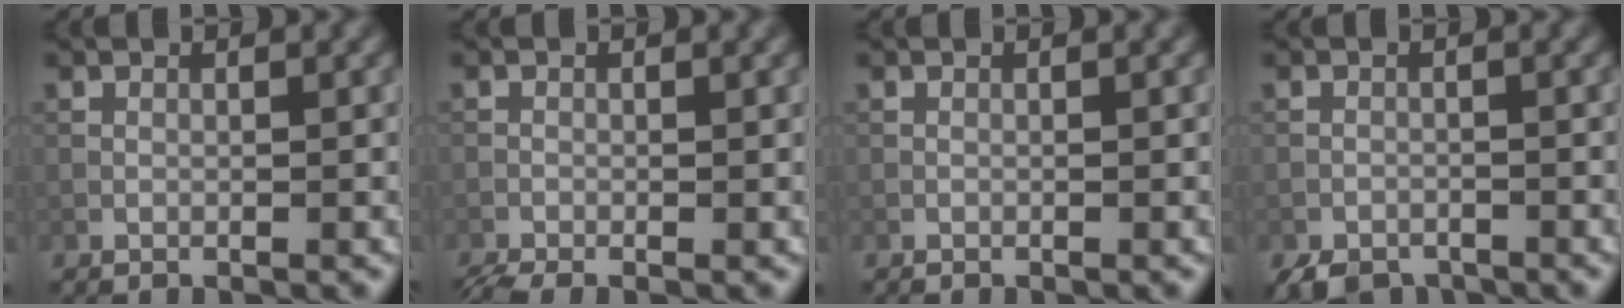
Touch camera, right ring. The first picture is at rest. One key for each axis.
{"total": 2.4, "fx": -2.0, "fy": 0.7, "fz": 1.1, "tx": -0.021, "ty": -0.012, "tz": -0.045}
{"total": 0.0}
{"total": 3.3, "fx": -2.7, "fy": 1.6, "fz": 1.2, "tx": -0.019, "ty": -0.009, "tz": -0.051}